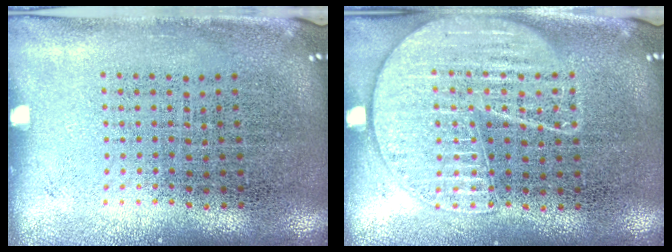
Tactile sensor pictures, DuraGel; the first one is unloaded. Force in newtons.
{"total": 1.6, "press": 1.6, "slide": 0.1}